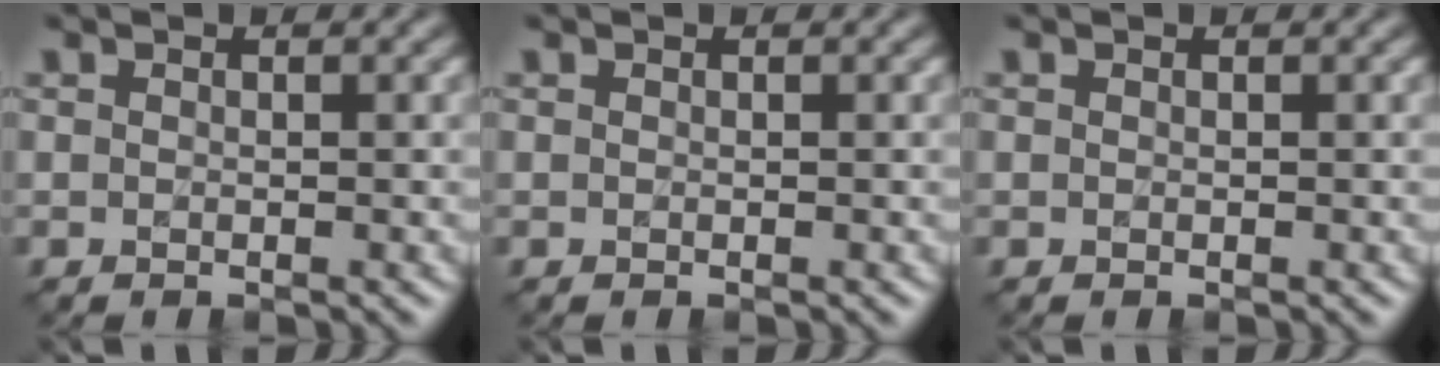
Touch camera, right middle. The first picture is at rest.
{"total": 0.0}
{"total": 0.0}